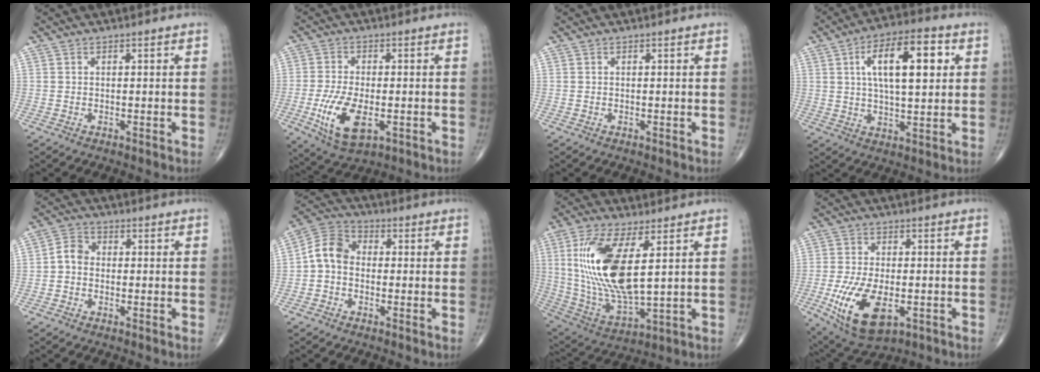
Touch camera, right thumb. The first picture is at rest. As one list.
[{"total": 10.7, "force": [-2.9, 5.1, 8.9], "torque": [-0.175, -0.007, -0.045]}, {"total": 0.0}, {"total": 14.9, "force": [4.0, 6.0, 13.1], "torque": [-0.200, 0.006, 0.063]}, {"total": 3.5, "force": [-0.6, 2.8, 2.0], "torque": [-0.027, 0.013, -0.024]}, {"total": 6.6, "force": [-0.9, 5.0, 4.2], "torque": [-0.064, 0.024, -0.035]}, {"total": 18.7, "force": [4.2, 7.0, 16.8], "torque": [-0.354, -0.026, 0.092]}, {"total": 13.8, "force": [-4.2, 7.0, 11.1], "torque": [-0.208, -0.003, -0.059]}]